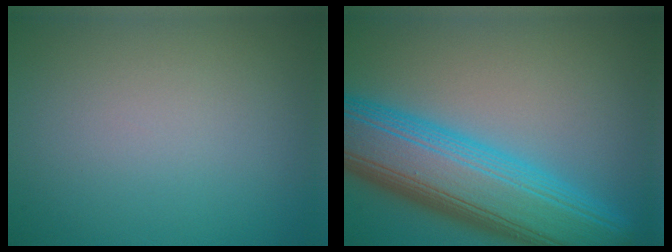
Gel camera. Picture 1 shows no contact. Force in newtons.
{"total": 12.1, "press": 12.1, "slide": 0.3}